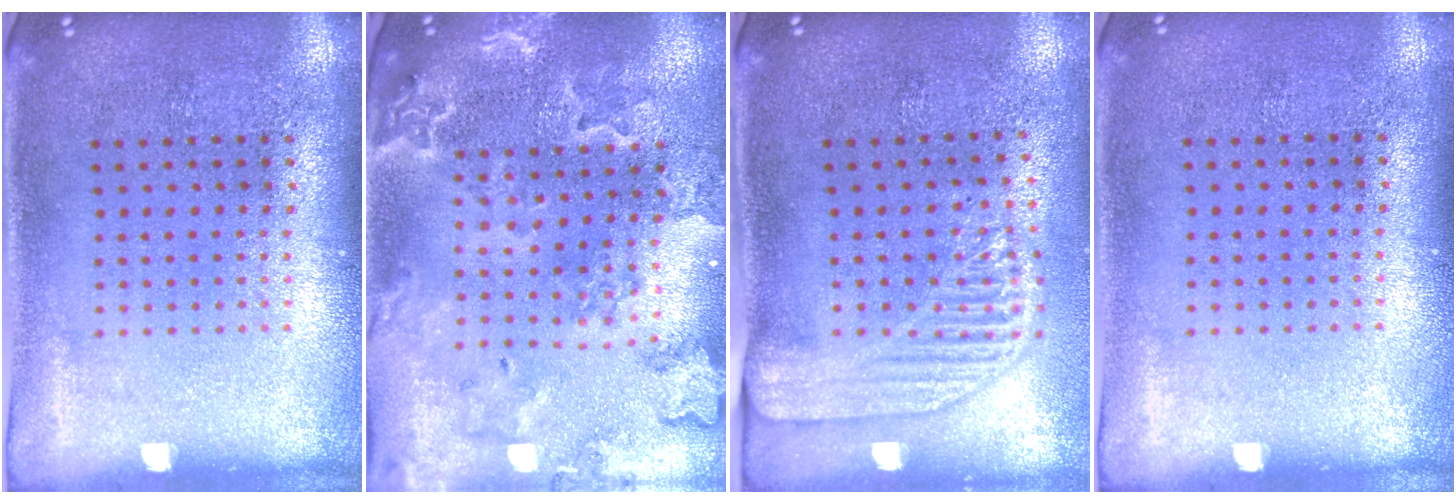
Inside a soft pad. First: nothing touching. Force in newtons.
{"total": 2.0, "press": 2.0, "slide": 0.2}
{"total": 2.2, "press": 1.7, "slide": 1.3}
{"total": 0.0}